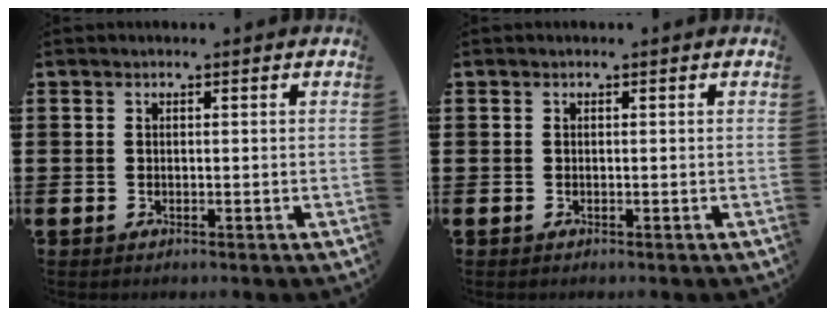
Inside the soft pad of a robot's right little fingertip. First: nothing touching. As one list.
[{"total": 0.0}]